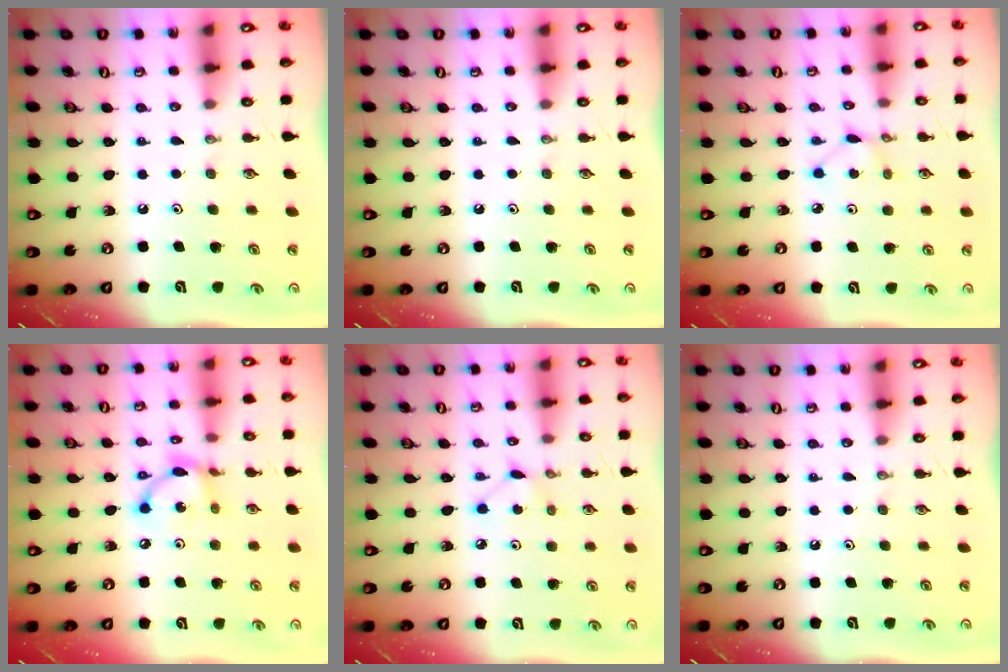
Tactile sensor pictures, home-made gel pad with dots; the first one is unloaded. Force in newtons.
{"total": 0.0}
{"total": 2.8, "press": 2.8, "slide": 0.3}
{"total": 10.0, "press": 10.0, "slide": 0.7}
{"total": 4.4, "press": 4.4, "slide": 0.4}
{"total": 0.0}